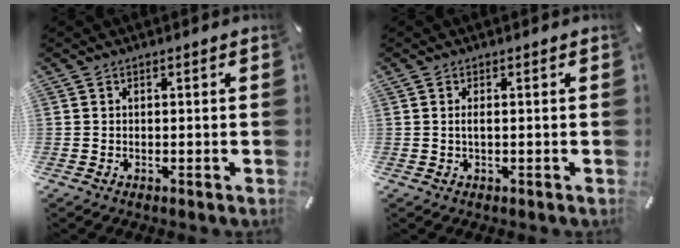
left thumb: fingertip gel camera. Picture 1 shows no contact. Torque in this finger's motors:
{"motor_torque": [0.34, 0.38, 0.40, -0.27, 0.05]}